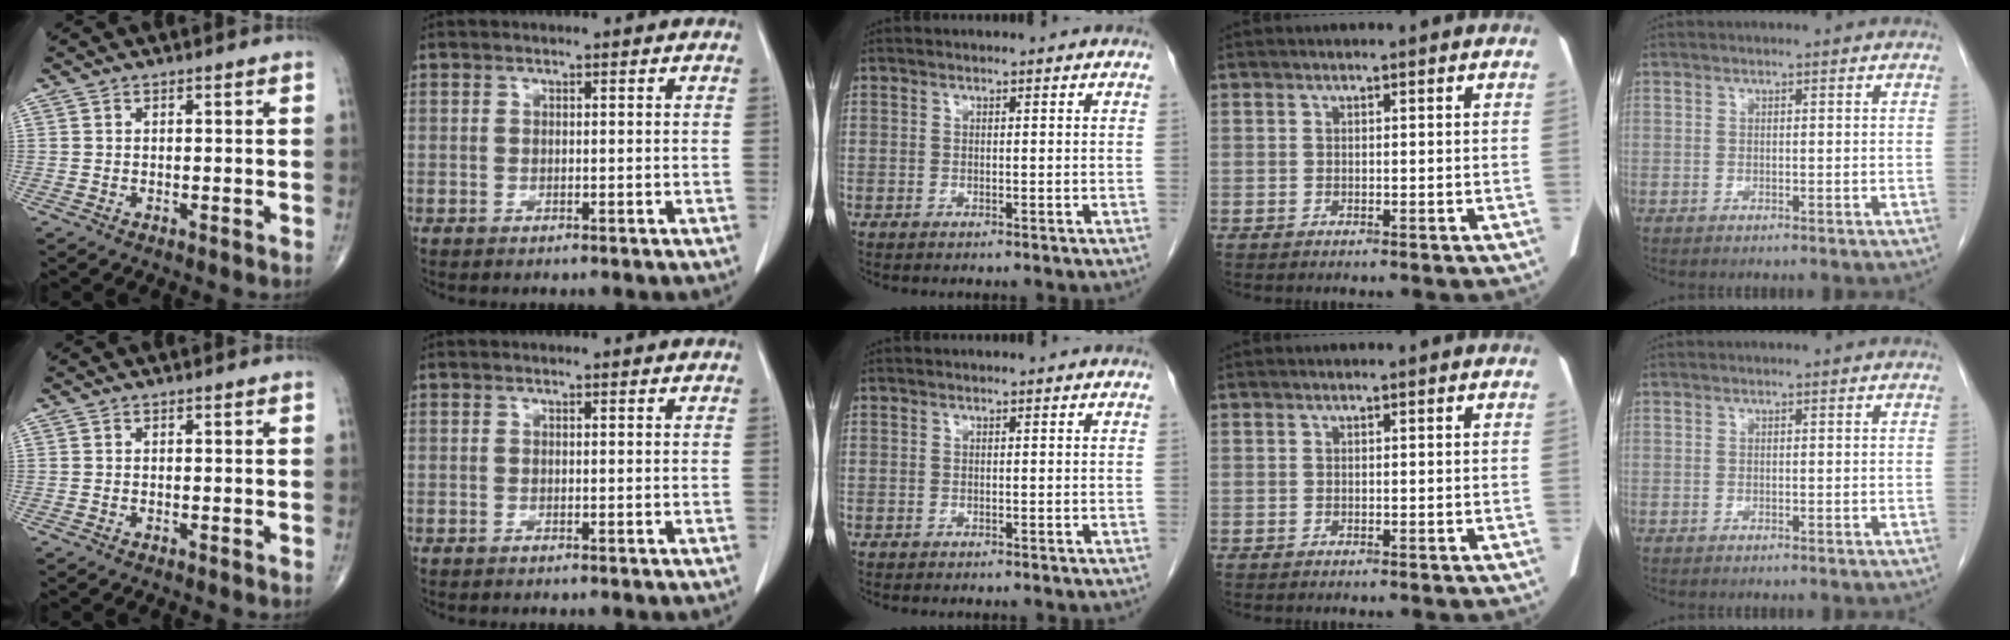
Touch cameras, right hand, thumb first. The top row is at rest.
{}